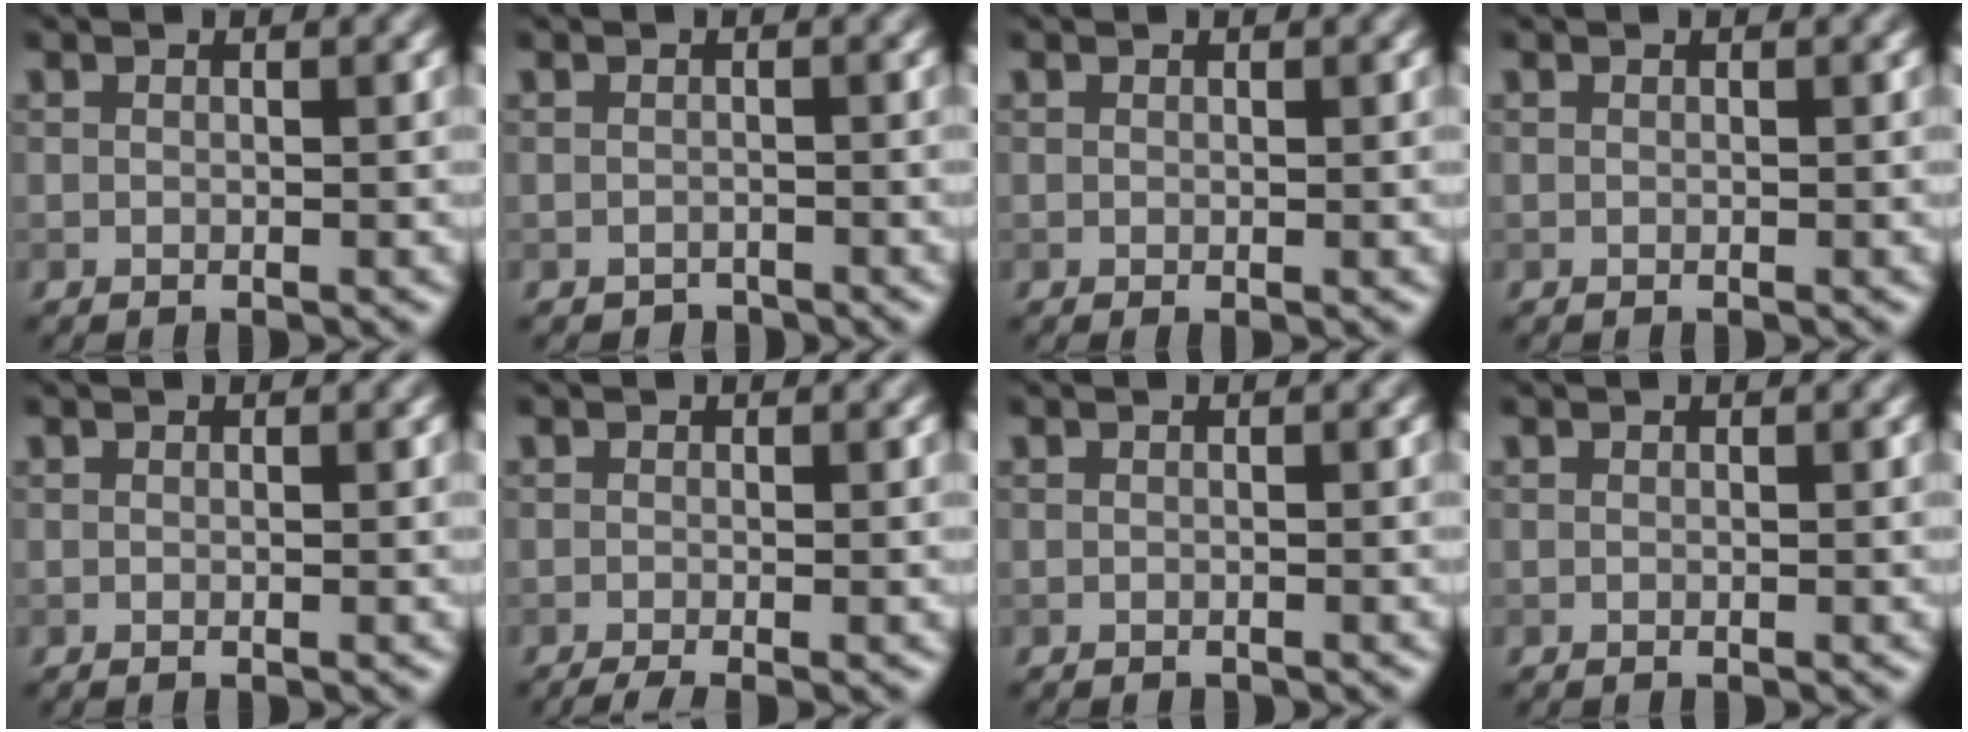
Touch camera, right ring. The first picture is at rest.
{"total": 0.9, "force": [-0.8, 0.4, -0.1], "torque": [0.004, -0.002, -0.013]}
{"total": 0.0}
{"total": 0.0}
{"total": 0.0}
{"total": 1.9, "force": [-1.0, 0.5, 1.5], "torque": [-0.020, -0.007, -0.021]}
{"total": 0.0}
{"total": 0.0}